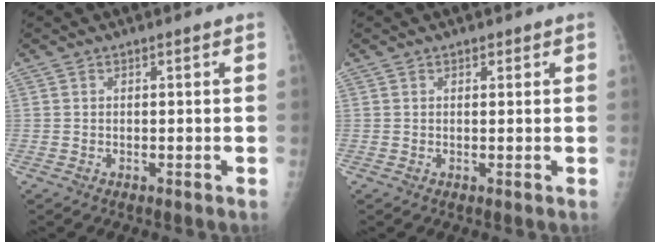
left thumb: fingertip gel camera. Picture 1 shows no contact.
{"total": 0.9, "force": [0.6, 0.6, 0.3], "torque": [0.003, -0.004, 0.007]}